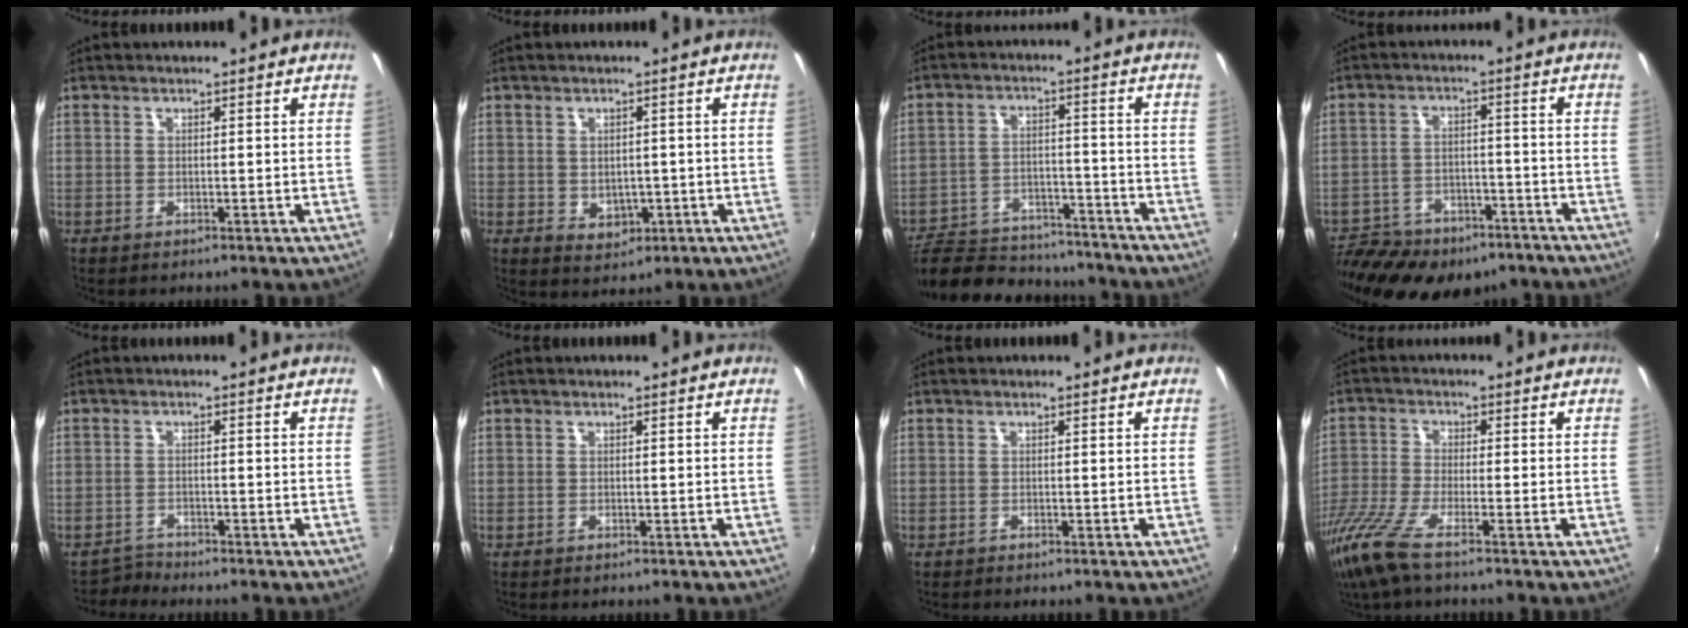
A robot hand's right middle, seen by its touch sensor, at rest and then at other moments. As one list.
[{"total": 4.0, "force": [-0.6, 3.2, 2.2], "torque": [-0.038, -0.002, 0.002]}, {"total": 19.4, "force": [-16.7, 6.9, 6.9], "torque": [-0.150, 0.008, -0.238]}, {"total": 18.2, "force": [-12.8, 9.8, 8.6], "torque": [-0.199, -0.013, -0.182]}, {"total": 1.7, "force": [-1.6, 0.1, -0.6], "torque": [0.010, 0.002, -0.033]}, {"total": 0.0}, {"total": 0.0}, {"total": 8.6, "force": [-6.1, 0.8, 6.0], "torque": [-0.146, -0.029, -0.124]}]